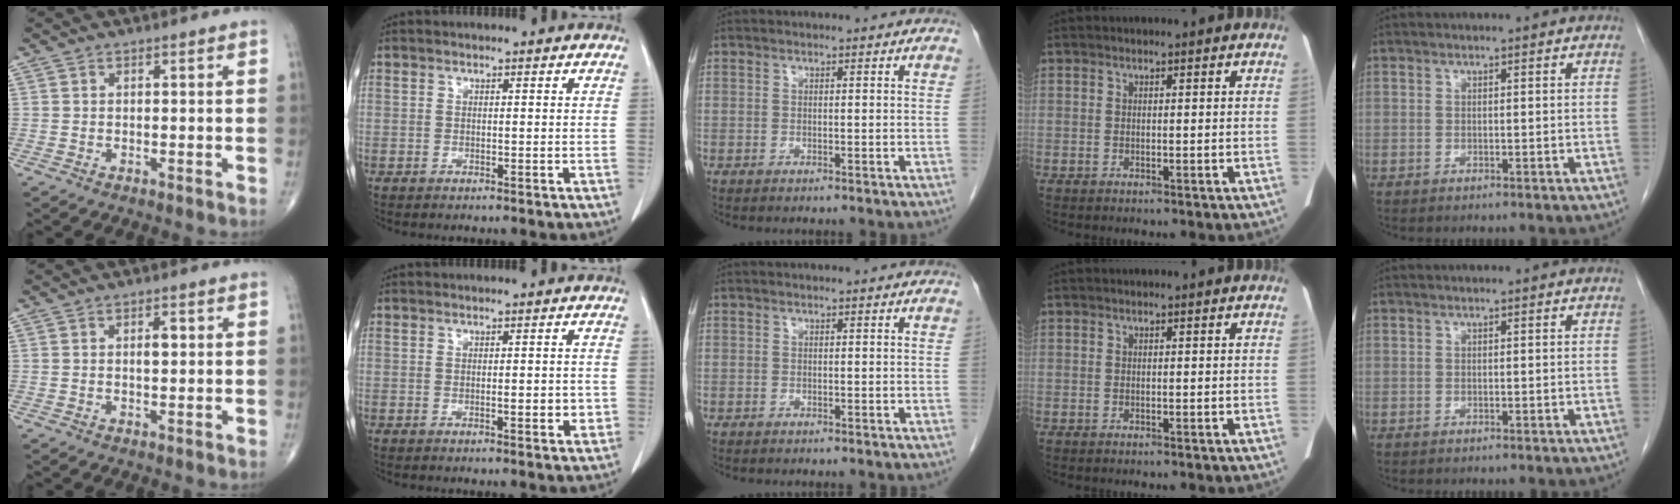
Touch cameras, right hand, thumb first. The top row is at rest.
{"thumb": {"total": 2.1, "force": [0.4, 1.0, 1.8], "torque": [-0.022, 0.000, 0.005]}, "index": {"total": 2.7, "force": [-0.4, 0.9, 2.5], "torque": [-0.035, 0.000, -0.004]}}